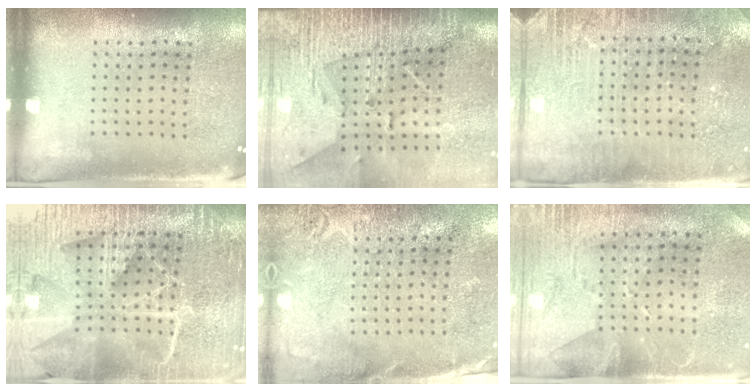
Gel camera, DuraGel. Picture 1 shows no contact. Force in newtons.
{"total": 4.1, "press": 3.5, "slide": 2.2}
{"total": 2.9, "press": 2.9, "slide": 0.4}
{"total": 6.3, "press": 5.4, "slide": 3.1}
{"total": 2.8, "press": 2.3, "slide": 1.5}
{"total": 2.8, "press": 2.3, "slide": 1.5}